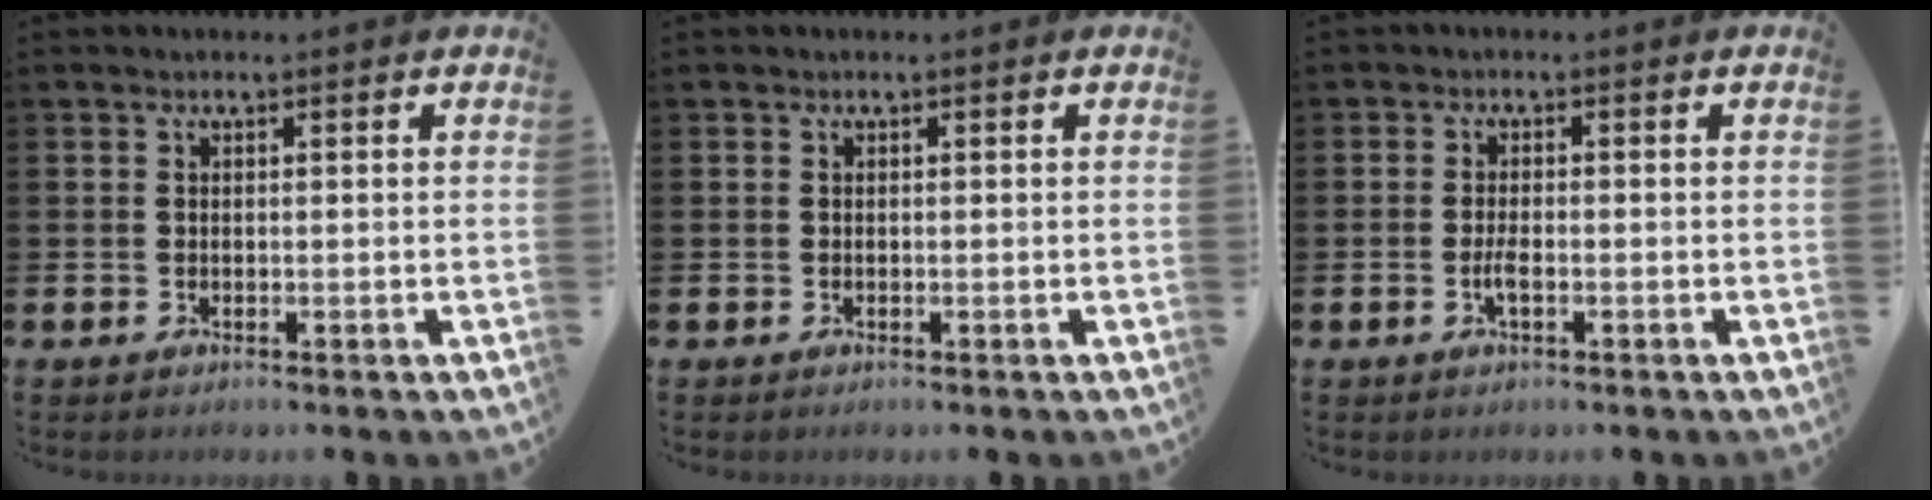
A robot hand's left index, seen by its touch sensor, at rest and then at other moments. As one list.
[{"total": 0.0}, {"total": 2.0, "force": [-0.7, 0.6, 1.8], "torque": [-0.039, 0.004, -0.011]}]